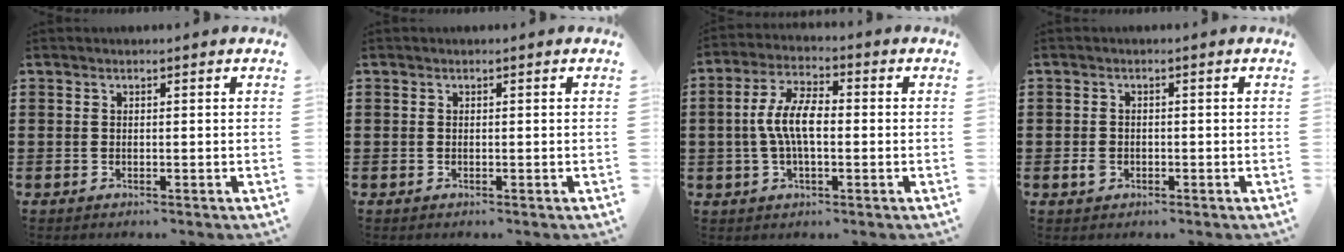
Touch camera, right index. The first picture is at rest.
{"total": 0.0}
{"total": 7.7, "force": [-0.4, 3.2, 6.9], "torque": [-0.151, 0.001, -0.014]}
{"total": 1.7, "force": [-0.5, 1.3, 0.9], "torque": [-0.026, 0.000, -0.012]}